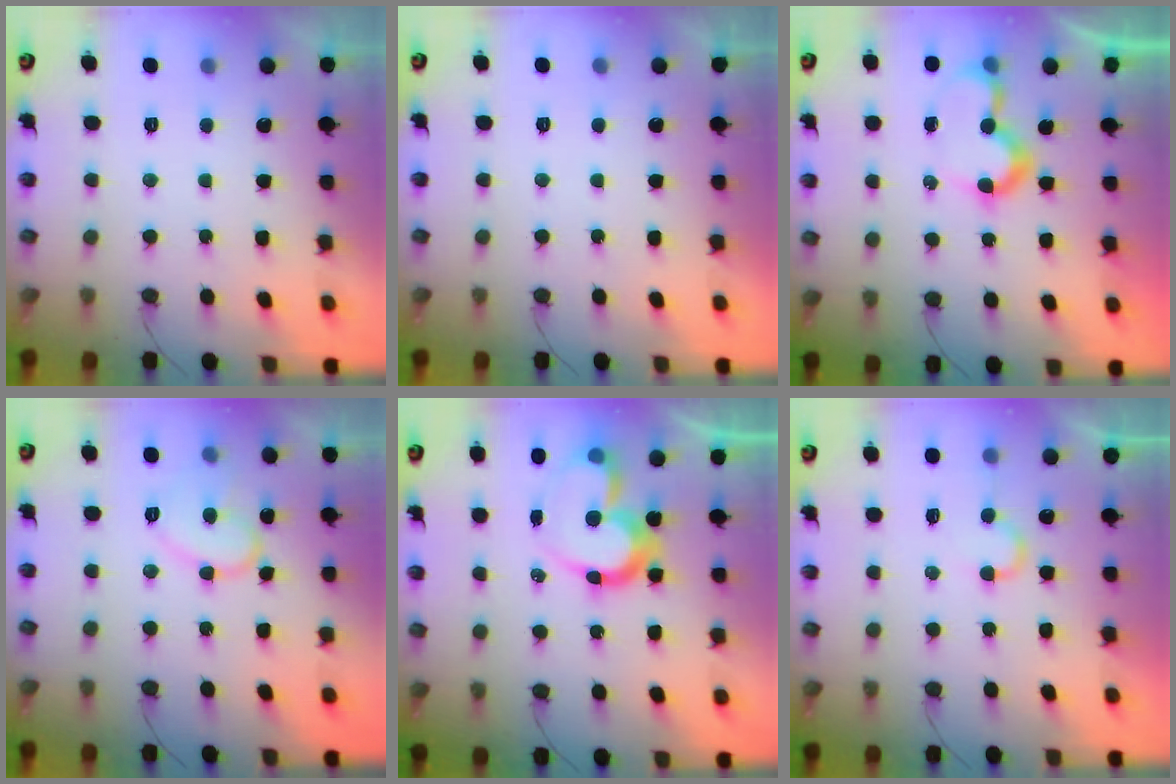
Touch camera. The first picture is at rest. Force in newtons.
{"total": 1.7, "press": 1.7, "slide": 0.0}
{"total": 7.8, "press": 7.8, "slide": 0.7}
{"total": 10.9, "press": 10.9, "slide": 0.1}
{"total": 12.7, "press": 12.6, "slide": 1.5}
{"total": 4.6, "press": 4.5, "slide": 0.5}